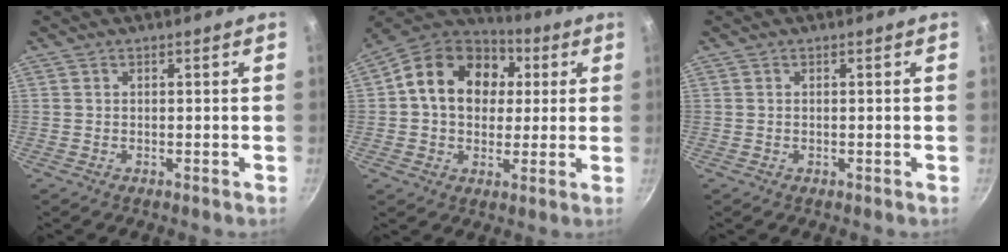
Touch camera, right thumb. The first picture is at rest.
{"total": 17.5, "force": [3.6, 13.4, 10.6], "torque": [-0.155, 0.022, 0.044]}
{"total": 0.0}